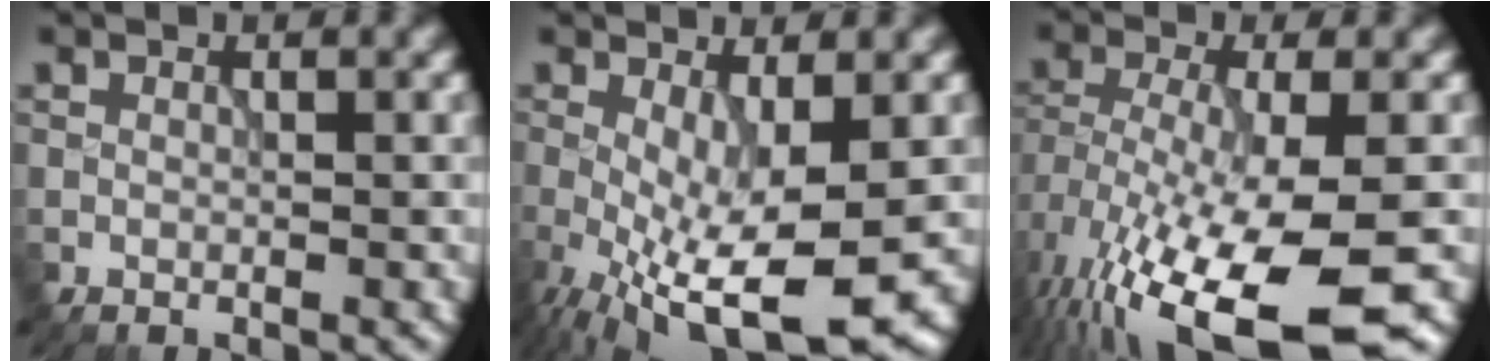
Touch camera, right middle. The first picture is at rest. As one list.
[{"total": 10.9, "force": [-3.5, 3.5, 9.7], "torque": [-0.187, -0.032, -0.049]}, {"total": 13.8, "force": [-7.4, 4.3, 10.9], "torque": [-0.235, -0.041, -0.106]}]